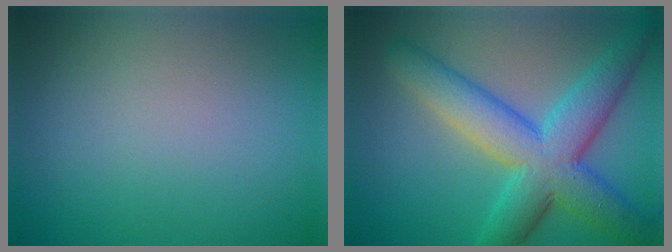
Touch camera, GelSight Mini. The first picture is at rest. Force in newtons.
{"total": 9.0, "press": 9.0, "slide": 0.0}